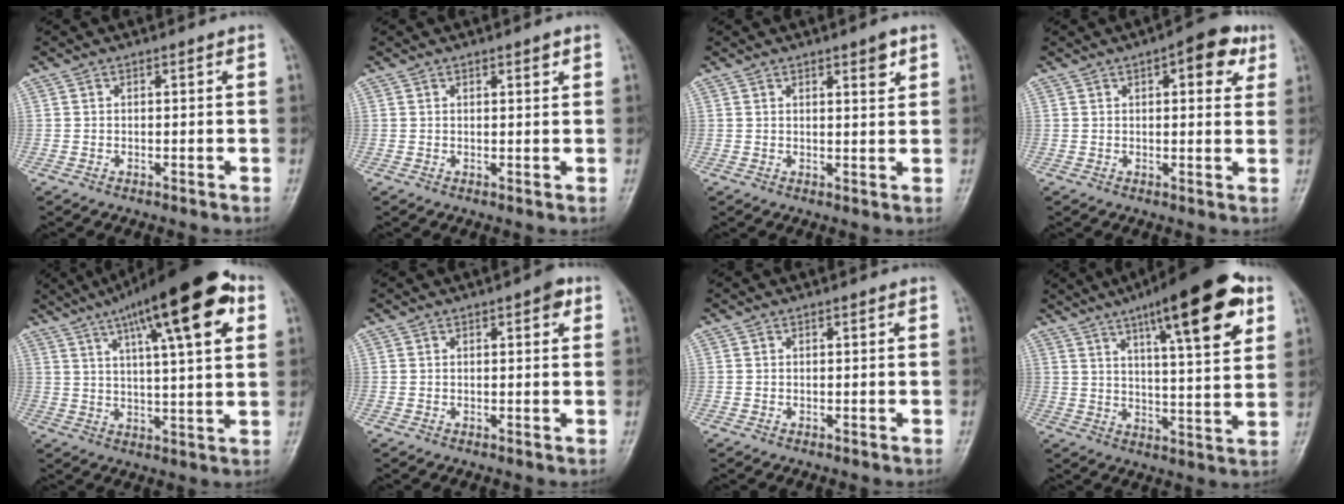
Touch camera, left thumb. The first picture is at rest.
{"total": 1.5, "force": [0.9, 0.4, 1.0], "torque": [-0.011, -0.004, 0.013]}
{"total": 3.4, "force": [2.0, 1.0, 2.6], "torque": [-0.029, -0.011, 0.027]}
{"total": 8.3, "force": [3.7, 3.5, 6.5], "torque": [-0.055, -0.005, 0.038]}
{"total": 21.2, "force": [10.1, 5.4, 17.9], "torque": [-0.257, -0.001, 0.149]}
{"total": 2.7, "force": [1.3, 1.1, 2.1], "torque": [-0.021, 0.000, 0.012]}
{"total": 0.0}
{"total": 19.9, "force": [10.1, 4.9, 16.4], "torque": [-0.214, -0.024, 0.146]}